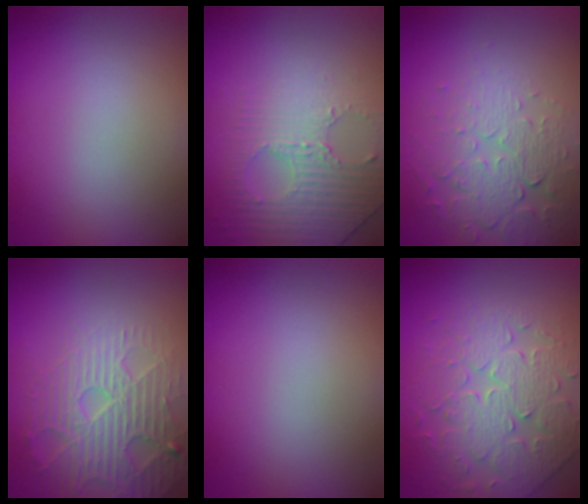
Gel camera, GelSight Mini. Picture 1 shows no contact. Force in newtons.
{"total": 4.4, "press": 3.2, "slide": 3.0}
{"total": 5.5, "press": 3.7, "slide": 4.1}
{"total": 4.7, "press": 4.6, "slide": 0.9}
{"total": 0.0}
{"total": 5.1, "press": 4.9, "slide": 1.3}